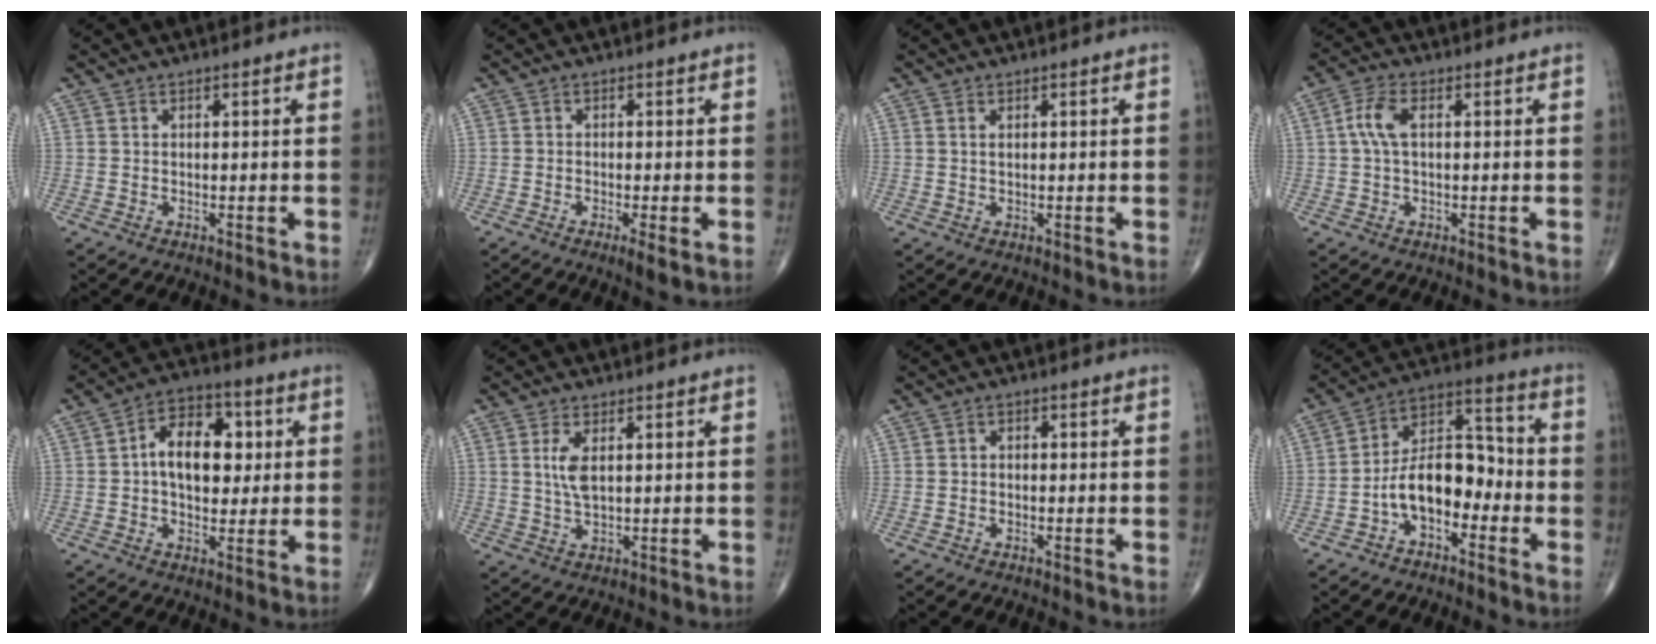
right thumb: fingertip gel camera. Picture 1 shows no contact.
{"total": 2.6, "force": [-1.0, 0.4, 2.4], "torque": [-0.049, -0.009, -0.020]}
{"total": 0.7, "force": [0.3, 0.3, 0.6], "torque": [-0.015, 0.004, 0.007]}
{"total": 4.6, "force": [0.7, 2.2, 4.0], "torque": [-0.101, 0.014, 0.010]}
{"total": 12.5, "force": [1.7, 7.9, 9.5], "torque": [-0.116, 0.014, 0.020]}
{"total": 4.3, "force": [1.1, 1.8, 3.8], "torque": [-0.084, -0.005, 0.025]}
{"total": 0.9, "force": [-0.3, 0.7, 0.5], "torque": [-0.002, 0.002, -0.010]}
{"total": 12.2, "force": [-4.0, 7.1, 9.1], "torque": [-0.131, 0.061, -0.080]}